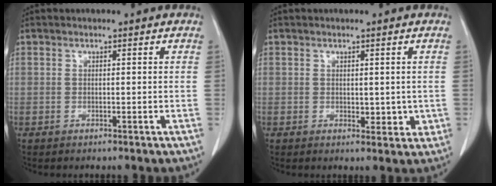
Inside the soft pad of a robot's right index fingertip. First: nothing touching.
{"total": 2.5, "force": [0.2, 1.5, 2.0], "torque": [-0.025, -0.008, 0.008]}